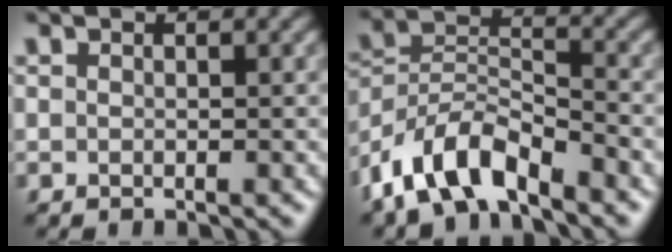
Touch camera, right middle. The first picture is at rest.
{"total": 7.3, "force": [-5.3, 2.8, 4.1], "torque": [-0.074, 0.002, -0.109]}